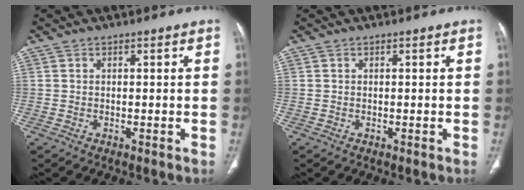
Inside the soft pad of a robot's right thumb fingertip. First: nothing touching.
{"total": 0.0}